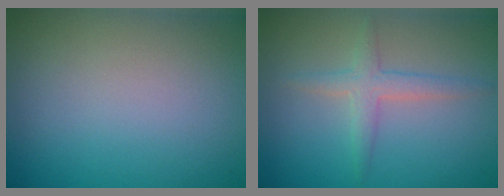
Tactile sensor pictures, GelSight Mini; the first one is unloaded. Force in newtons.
{"total": 2.2, "press": 2.2, "slide": 0.1}